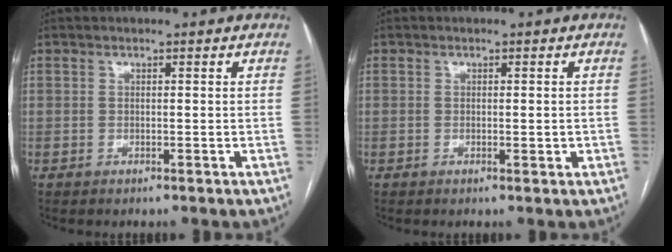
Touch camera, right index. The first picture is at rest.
{"total": 1.3, "force": [-0.2, 0.4, 1.2], "torque": [-0.017, 0.000, 0.000]}